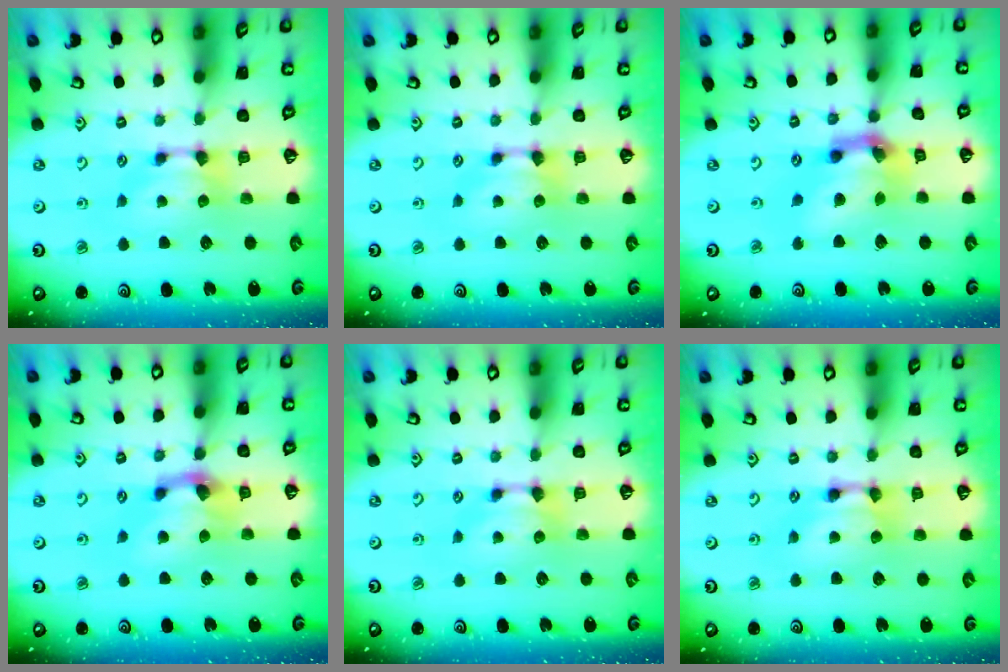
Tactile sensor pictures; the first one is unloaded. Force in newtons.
{"total": 0.0}
{"total": 8.2, "press": 7.9, "slide": 2.3}
{"total": 2.1, "press": 1.3, "slide": 1.7}
{"total": 0.0}
{"total": 2.2, "press": 2.2, "slide": 0.1}